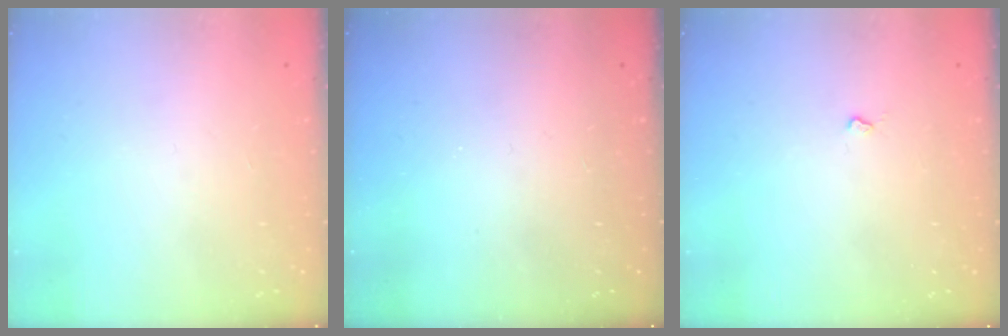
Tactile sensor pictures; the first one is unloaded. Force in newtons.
{"total": 0.0}
{"total": 1.9, "press": 1.9, "slide": 0.4}